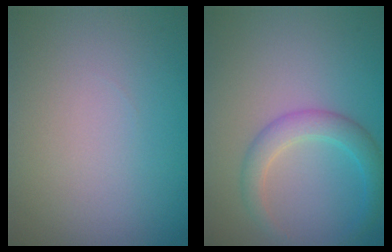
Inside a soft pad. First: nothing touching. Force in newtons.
{"total": 2.9, "press": 2.9, "slide": 0.1}